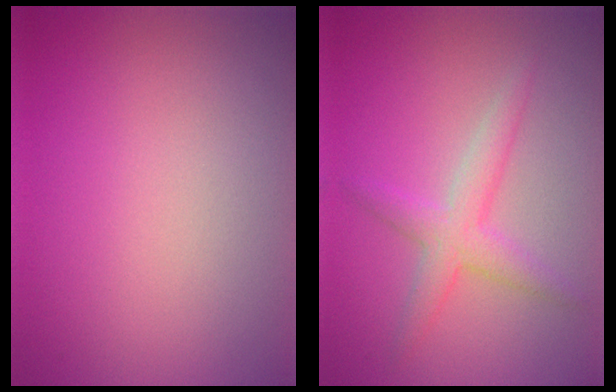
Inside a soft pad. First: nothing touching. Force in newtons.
{"total": 3.0, "press": 3.0, "slide": 0.2}